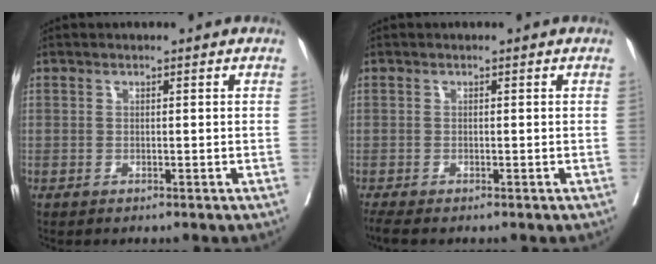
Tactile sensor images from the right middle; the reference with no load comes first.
{"total": 1.8, "force": [-1.6, -0.1, 0.8], "torque": [-0.019, -0.008, -0.030]}